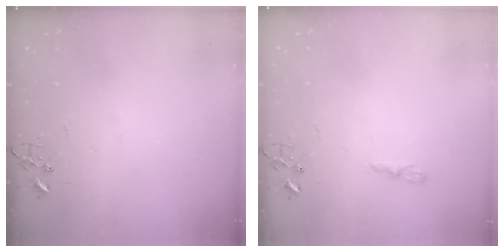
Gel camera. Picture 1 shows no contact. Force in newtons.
{"total": 4.4, "press": 4.4, "slide": 0.6}